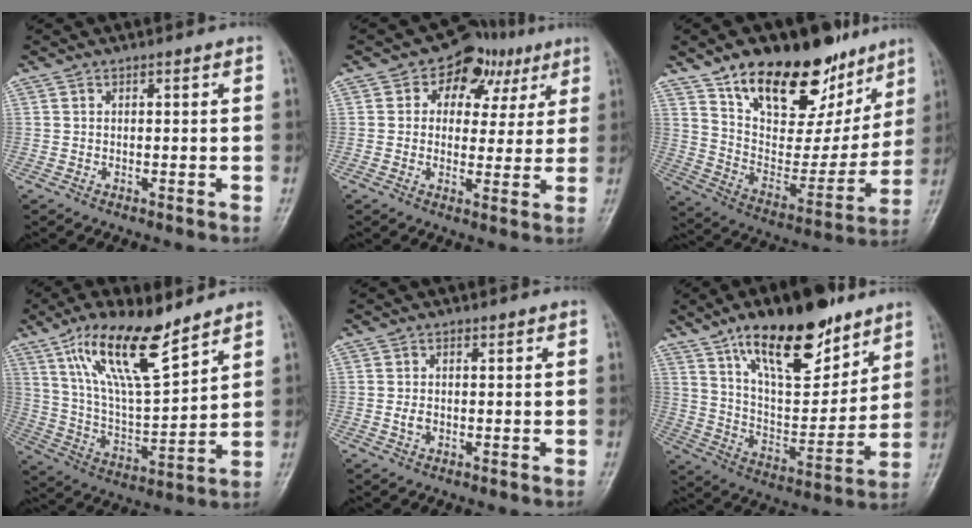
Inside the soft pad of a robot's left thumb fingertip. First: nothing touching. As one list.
[{"total": 10.4, "force": [4.3, 8.0, 5.0], "torque": [-0.016, 0.002, 0.057]}, {"total": 27.5, "force": [17.1, 13.8, 16.5], "torque": [-0.203, -0.054, 0.280]}, {"total": 16.8, "force": [10.8, 4.8, 12.0], "torque": [-0.198, -0.053, 0.211]}, {"total": 1.8, "force": [-0.2, 1.3, 1.2], "torque": [-0.019, 0.000, -0.005]}, {"total": 21.3, "force": [13.5, 8.6, 14.1], "torque": [-0.182, -0.068, 0.233]}]